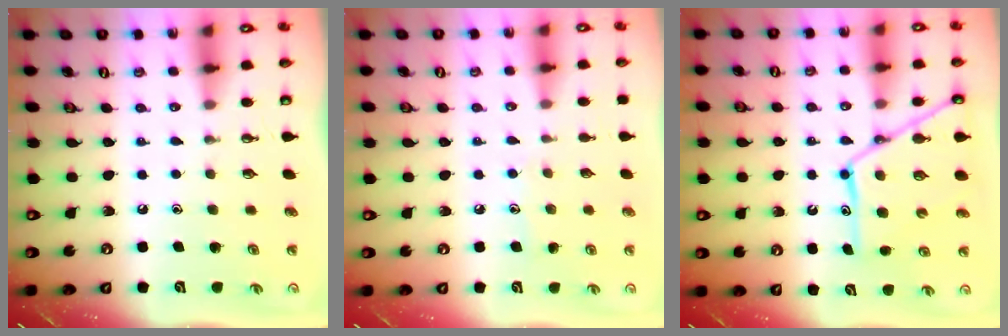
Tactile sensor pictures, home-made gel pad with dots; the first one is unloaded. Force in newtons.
{"total": 5.2, "press": 5.2, "slide": 0.5}
{"total": 15.4, "press": 15.3, "slide": 1.5}